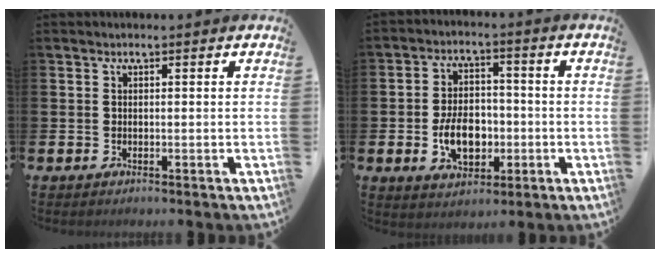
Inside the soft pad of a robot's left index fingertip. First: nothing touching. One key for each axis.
{"total": 6.7, "fx": -1.6, "fy": 4.6, "fz": 4.6, "tx": -0.064, "ty": 0.008, "tz": -0.032}